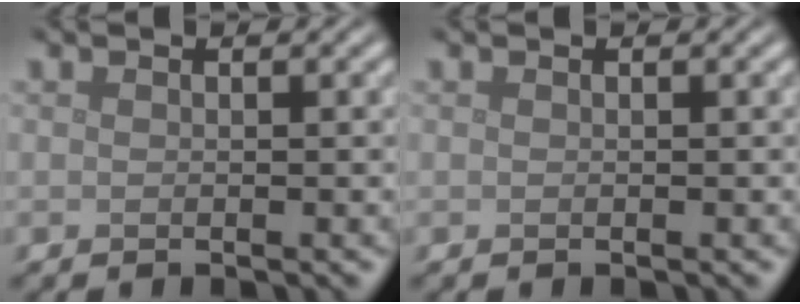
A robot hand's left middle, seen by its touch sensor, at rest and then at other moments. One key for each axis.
{"total": 0.0}